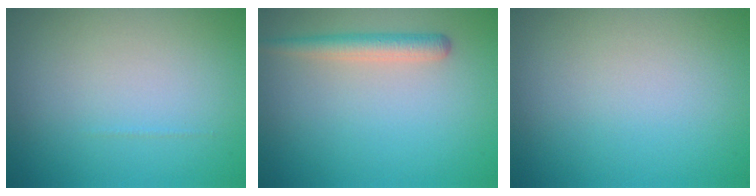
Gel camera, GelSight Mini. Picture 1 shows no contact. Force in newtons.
{"total": 2.2, "press": 2.2, "slide": 0.1}
{"total": 0.0}